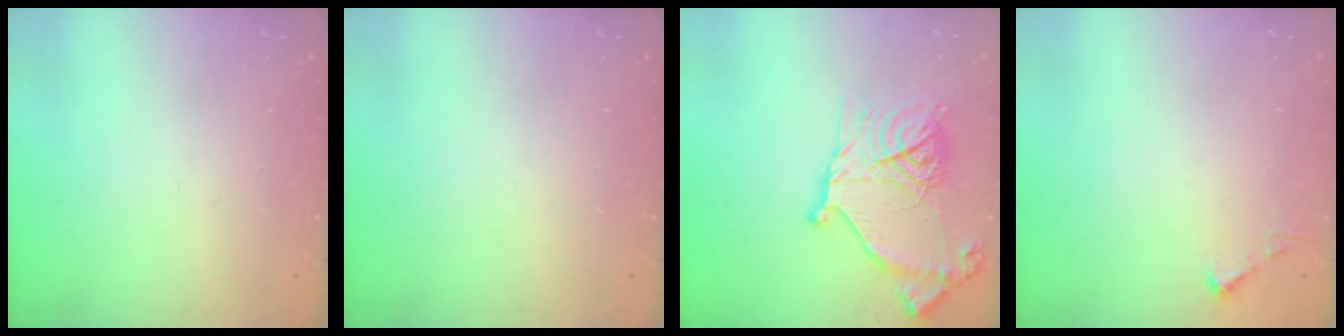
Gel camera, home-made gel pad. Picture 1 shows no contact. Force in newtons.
{"total": 0.0}
{"total": 18.8, "press": 18.7, "slide": 2.0}
{"total": 3.5, "press": 3.5, "slide": 0.4}